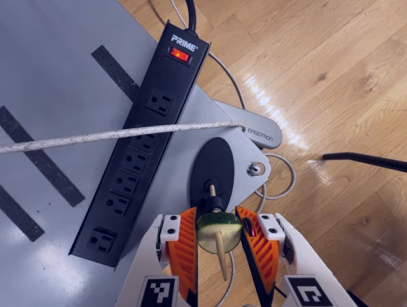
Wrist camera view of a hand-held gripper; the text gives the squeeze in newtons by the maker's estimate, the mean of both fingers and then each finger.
{"total": 8.5, "left": 7.5, "right": 9.5}